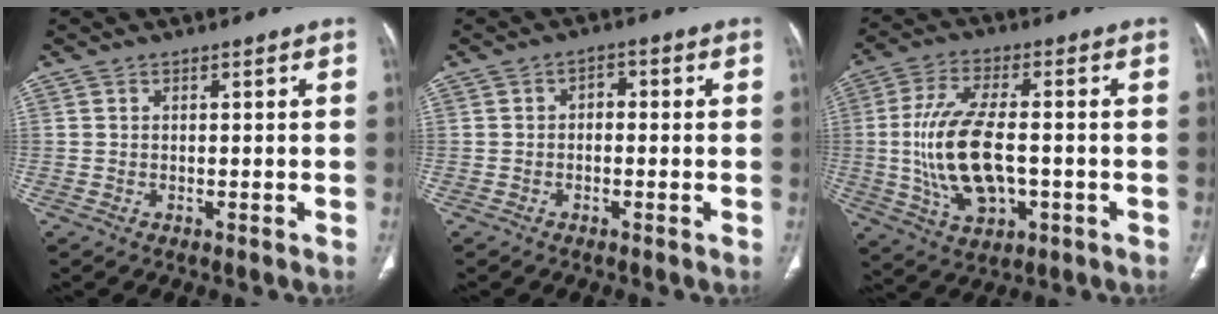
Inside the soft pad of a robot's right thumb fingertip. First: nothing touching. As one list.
[{"total": 2.4, "force": [-0.2, 1.7, 1.7], "torque": [-0.014, 0.011, -0.011]}, {"total": 14.2, "force": [-1.1, 6.9, 12.3], "torque": [-0.250, 0.005, -0.015]}]